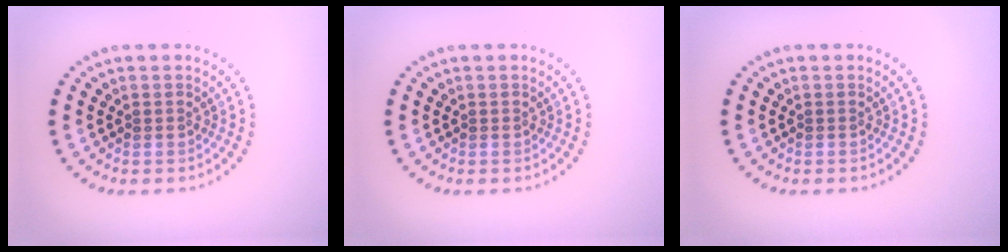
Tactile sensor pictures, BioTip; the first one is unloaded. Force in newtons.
{"total": 0.0}
{"total": 0.0}